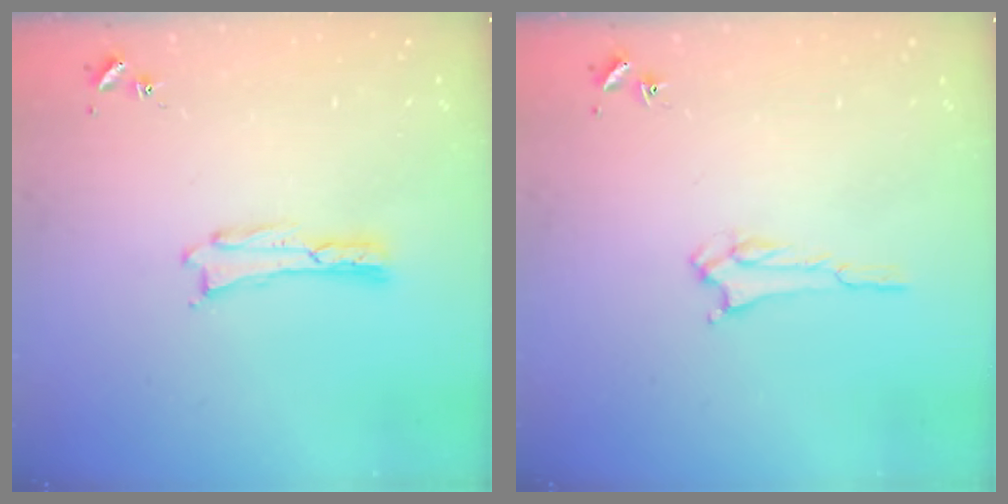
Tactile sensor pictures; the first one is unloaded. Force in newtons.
{"total": 1.5, "press": 1.5, "slide": 0.2}